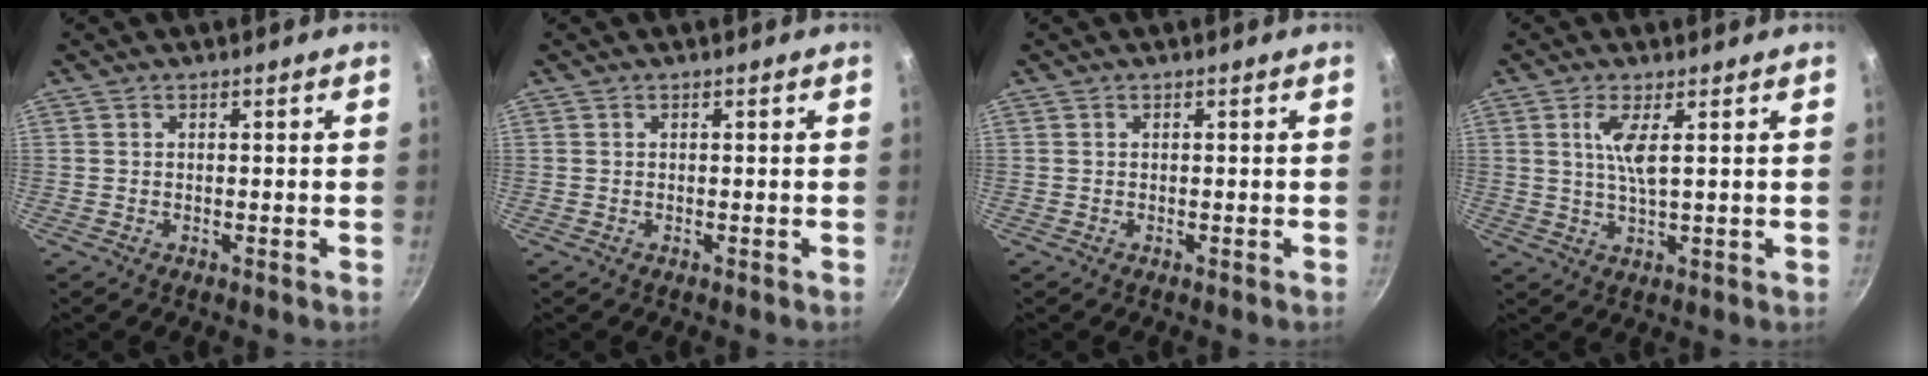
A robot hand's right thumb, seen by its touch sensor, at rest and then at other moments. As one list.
[{"total": 0.0}, {"total": 0.0}, {"total": 4.9, "force": [1.5, 0.8, 4.6], "torque": [-0.096, -0.011, 0.032]}]